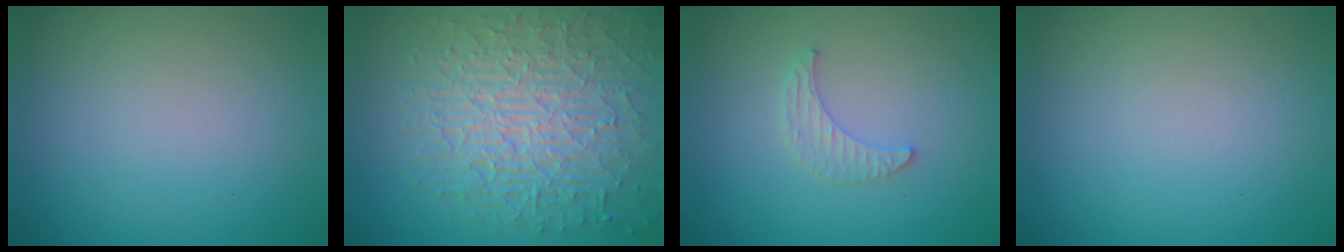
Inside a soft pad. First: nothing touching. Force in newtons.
{"total": 9.0, "press": 6.3, "slide": 6.4}
{"total": 1.6, "press": 1.5, "slide": 0.4}
{"total": 0.0}